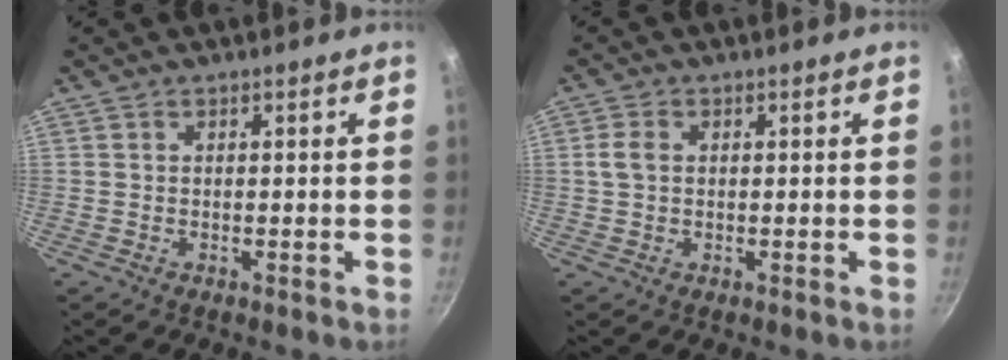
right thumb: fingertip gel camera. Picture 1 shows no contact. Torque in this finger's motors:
{"motor_torque": [0.10, 0.09, 0.28, 0.26, 0.09]}